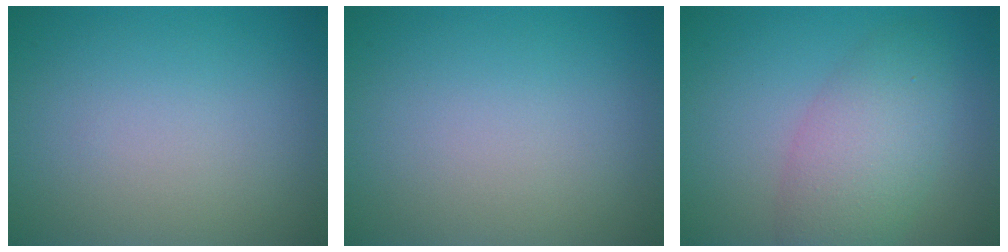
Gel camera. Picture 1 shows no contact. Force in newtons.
{"total": 0.0}
{"total": 5.1, "press": 5.1, "slide": 0.2}